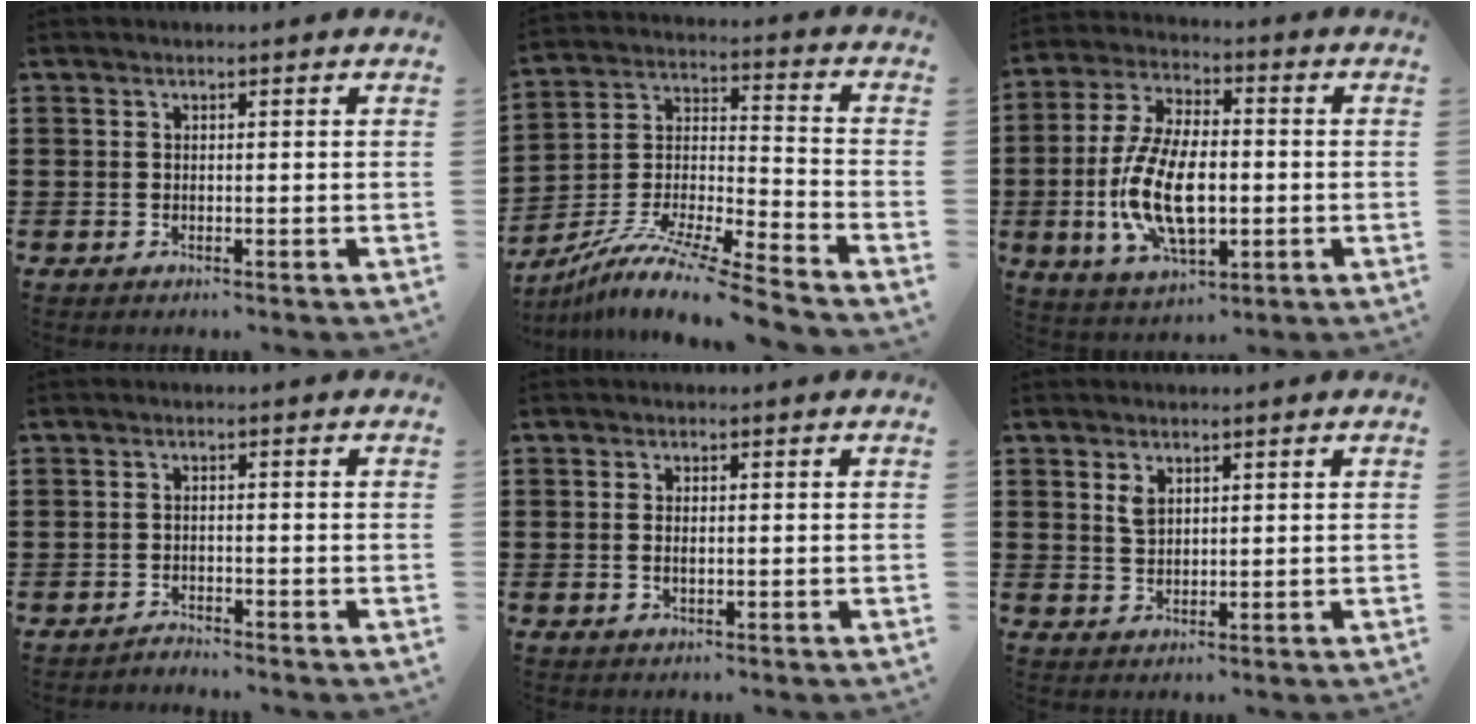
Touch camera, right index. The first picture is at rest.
{"total": 11.1, "force": [-9.6, -0.1, 5.5], "torque": [-0.108, 0.003, -0.195]}
{"total": 12.9, "force": [-2.3, 6.3, 11.1], "torque": [-0.251, -0.008, -0.045]}
{"total": 1.5, "force": [-1.5, 0.0, -0.1], "torque": [-0.003, 0.003, -0.031]}
{"total": 1.1, "force": [0.0, 0.5, 1.0], "torque": [-0.019, 0.003, -0.001]}
{"total": 2.3, "force": [1.3, 1.3, 1.4], "torque": [-0.031, 0.002, 0.023]}